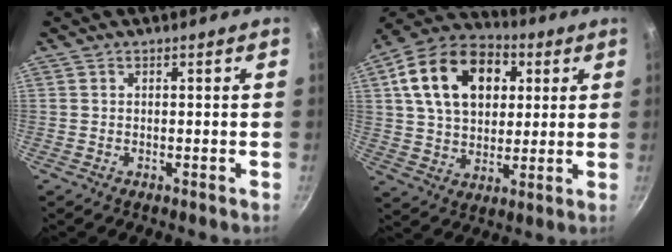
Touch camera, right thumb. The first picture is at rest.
{"total": 20.3, "force": [5.8, 13.9, 13.6], "torque": [-0.209, 0.008, 0.088]}